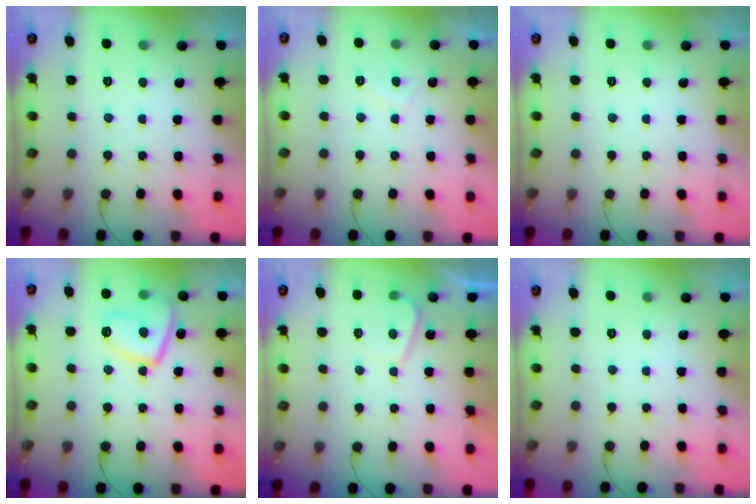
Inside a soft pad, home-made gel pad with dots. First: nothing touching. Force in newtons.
{"total": 1.8, "press": 1.6, "slide": 0.8}
{"total": 0.0}
{"total": 13.1, "press": 13.1, "slide": 1.2}
{"total": 1.2, "press": 1.1, "slide": 0.6}
{"total": 0.0}